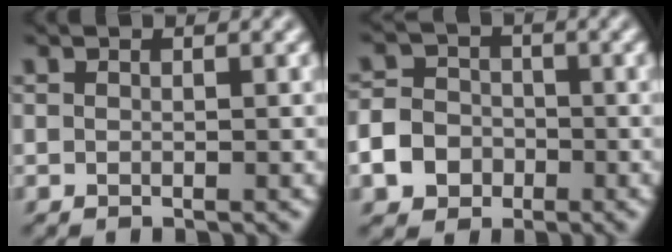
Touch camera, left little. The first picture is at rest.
{"total": 6.2, "force": [-2.7, 5.2, 2.0], "torque": [-0.039, -0.012, -0.073]}